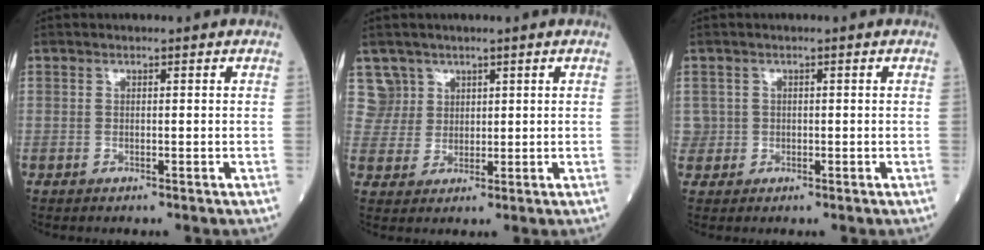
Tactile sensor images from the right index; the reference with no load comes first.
{"total": 4.2, "force": [2.6, 3.2, -1.0], "torque": [0.030, 0.008, 0.052]}
{"total": 1.7, "force": [0.0, 1.7, -0.2], "torque": [0.016, 0.007, -0.003]}